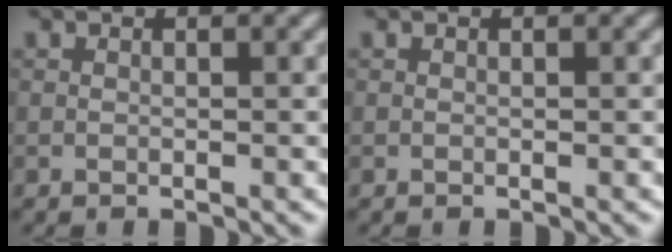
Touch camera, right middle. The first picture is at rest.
{"total": 0.0}